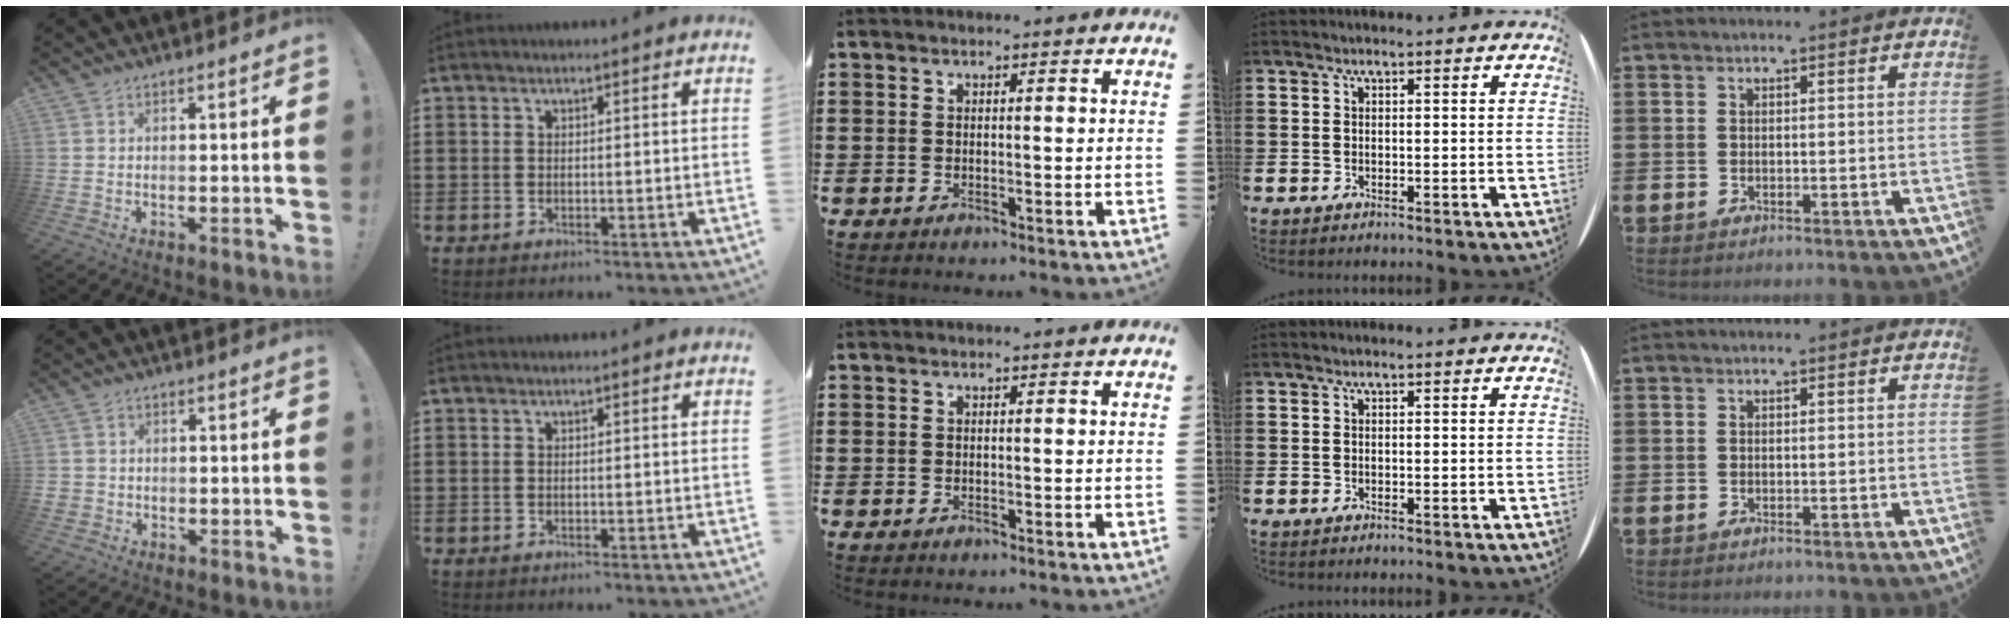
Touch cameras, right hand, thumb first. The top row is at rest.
{"thumb": {"total": 2.1, "force": [-0.3, 2.0, 0.6], "torque": [-0.013, 0.005, -0.003]}}